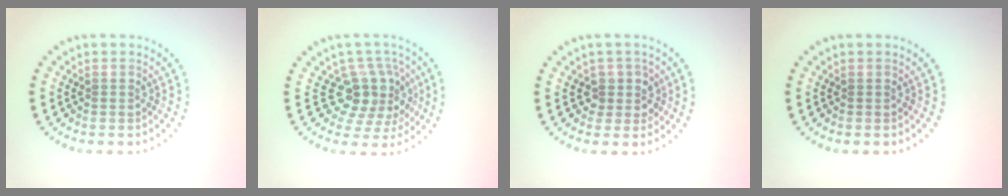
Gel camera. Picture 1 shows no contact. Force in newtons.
{"total": 4.0, "press": 3.1, "slide": 2.5}
{"total": 2.1, "press": 1.7, "slide": 1.3}
{"total": 0.0}